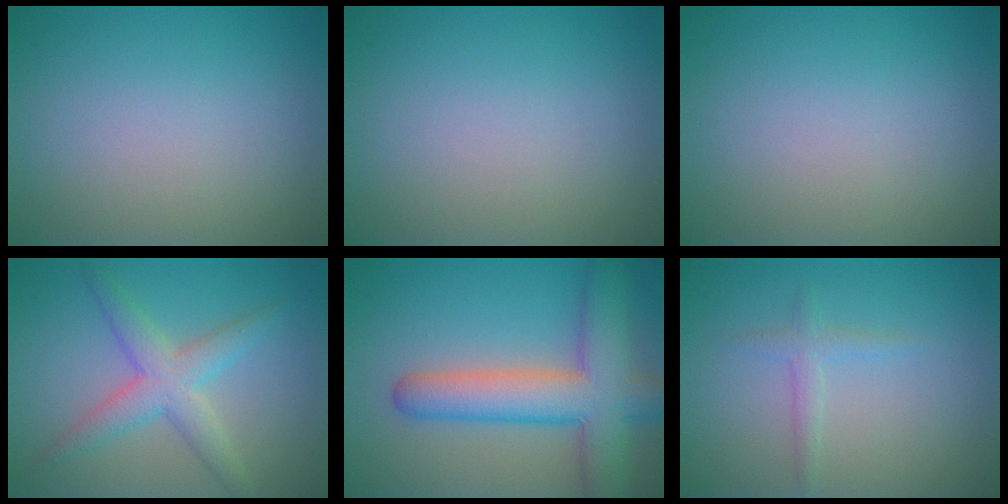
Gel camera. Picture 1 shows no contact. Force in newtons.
{"total": 0.0}
{"total": 0.0}
{"total": 4.1, "press": 4.1, "slide": 0.1}
{"total": 8.0, "press": 8.0, "slide": 0.6}
{"total": 1.4, "press": 1.4, "slide": 0.1}